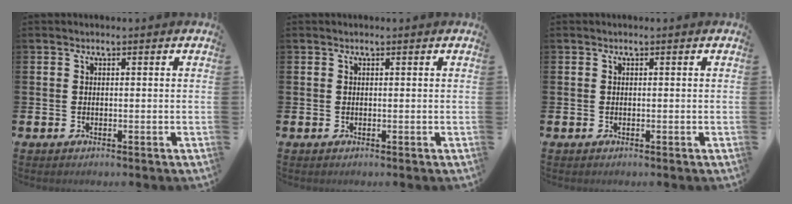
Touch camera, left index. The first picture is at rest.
{"total": 0.0}
{"total": 0.0}